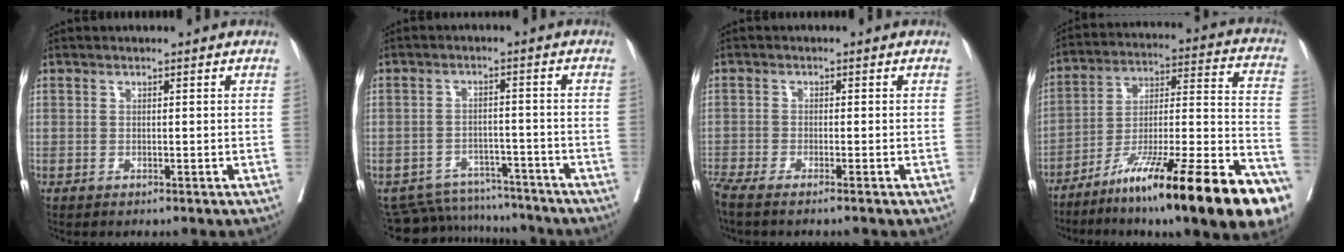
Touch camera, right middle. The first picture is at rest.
{"total": 10.0, "force": [-9.6, 2.6, 0.4], "torque": [-0.004, 0.010, -0.136]}
{"total": 4.6, "force": [-3.8, -0.5, 2.5], "torque": [-0.037, -0.003, -0.070]}
{"total": 29.4, "force": [-18.7, 3.1, 22.5], "torque": [-0.259, -0.006, -0.302]}